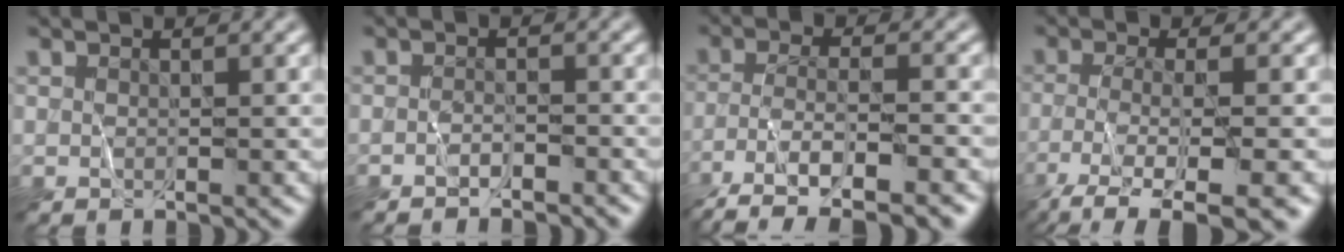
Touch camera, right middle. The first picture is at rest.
{"total": 1.8, "force": [-1.8, 0.1, 0.4], "torque": [0.002, 0.004, -0.030]}
{"total": 8.8, "force": [-6.6, 2.4, 5.3], "torque": [-0.084, -0.006, -0.111]}
{"total": 6.9, "force": [-4.2, 1.5, 5.2], "torque": [-0.085, -0.005, -0.080]}